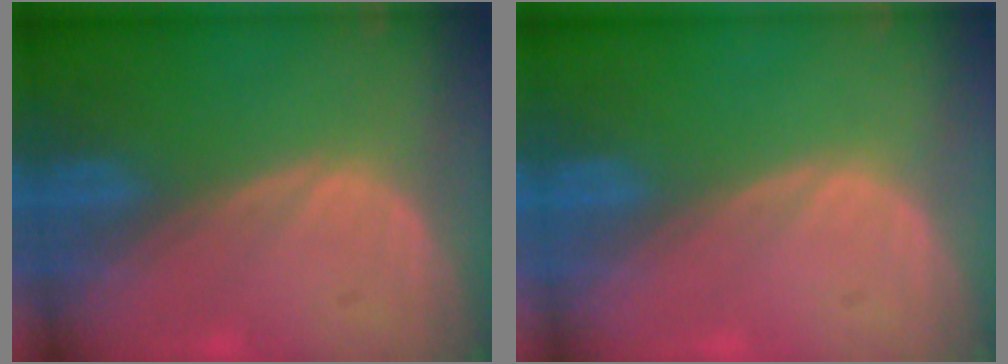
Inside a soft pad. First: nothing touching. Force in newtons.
{"total": 0.0}